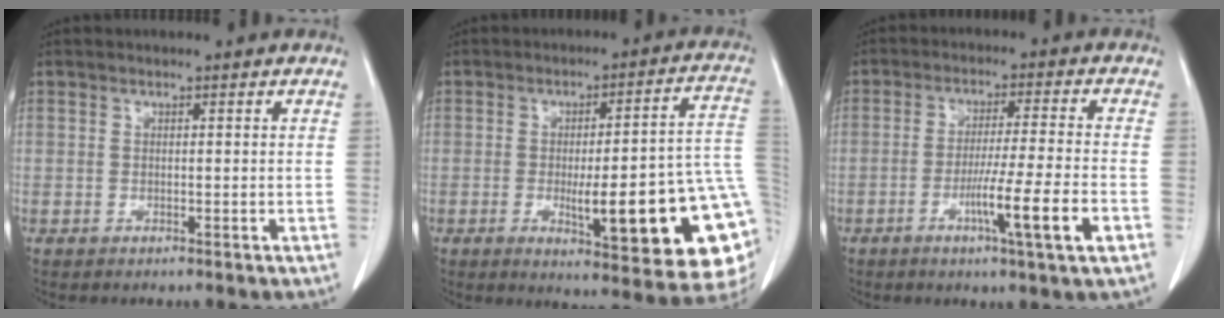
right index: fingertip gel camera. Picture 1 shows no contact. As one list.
[{"total": 20.7, "force": [-4.4, 2.9, 20.0], "torque": [-0.182, 0.005, -0.045]}, {"total": 10.0, "force": [-3.8, -1.0, 9.2], "torque": [-0.156, -0.019, -0.065]}]